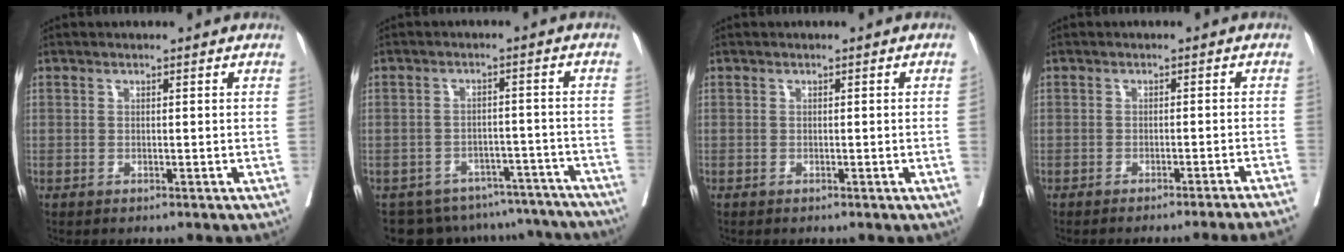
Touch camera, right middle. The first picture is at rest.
{"total": 15.8, "force": [-14.2, 6.5, 2.4], "torque": [-0.036, 0.023, -0.164]}
{"total": 0.6, "force": [0.0, -0.3, 0.6], "torque": [-0.006, -0.002, 0.002]}
{"total": 10.3, "force": [-9.5, -2.5, 3.2], "torque": [-0.013, -0.027, -0.112]}